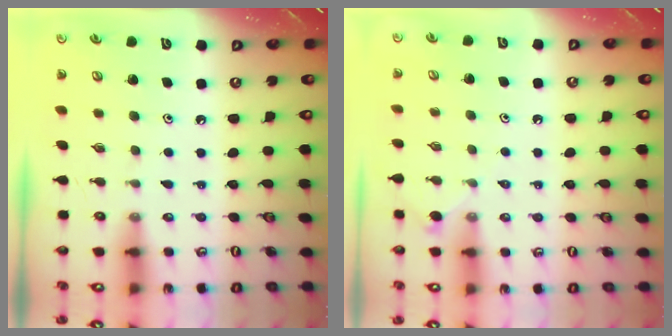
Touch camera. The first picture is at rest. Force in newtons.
{"total": 3.8, "press": 3.7, "slide": 0.7}